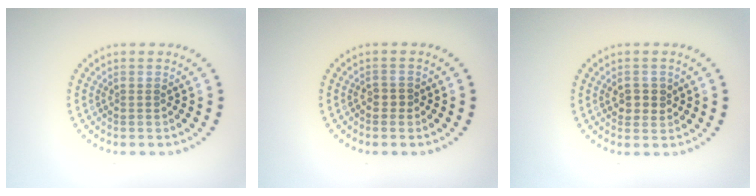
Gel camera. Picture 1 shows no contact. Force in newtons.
{"total": 0.7, "press": 0.5, "slide": 0.4}
{"total": 2.0, "press": 2.0, "slide": 0.4}